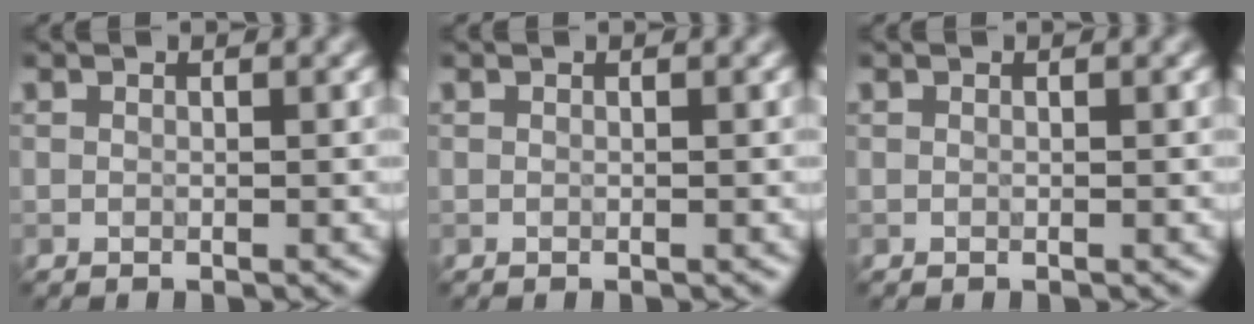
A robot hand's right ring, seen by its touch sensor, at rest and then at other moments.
{"total": 0.0}
{"total": 0.0}